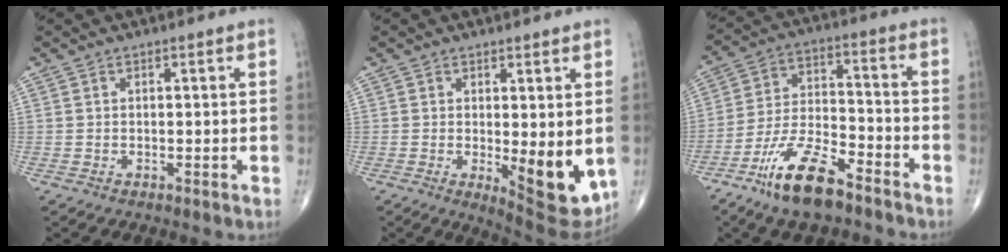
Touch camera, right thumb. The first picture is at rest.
{"total": 10.2, "force": [-1.0, 3.6, 9.5], "torque": [-0.114, -0.028, -0.003]}
{"total": 13.7, "force": [-9.2, 4.5, 9.0], "torque": [-0.170, 0.055, -0.176]}